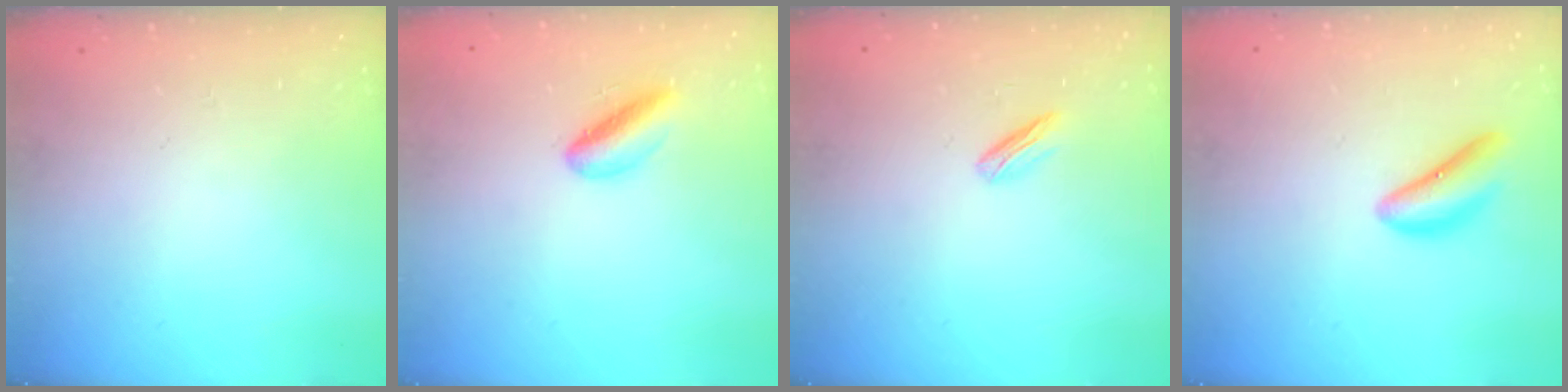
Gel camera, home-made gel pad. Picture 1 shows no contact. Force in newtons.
{"total": 6.3, "press": 6.0, "slide": 1.8}
{"total": 2.9, "press": 2.8, "slide": 0.8}
{"total": 8.4, "press": 8.3, "slide": 0.9}